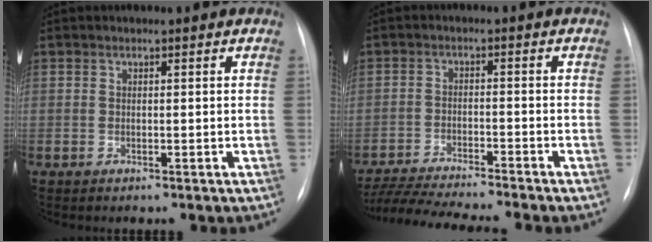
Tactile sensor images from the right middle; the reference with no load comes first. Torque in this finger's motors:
{"motor_torque": [1.03, -1.11, 0.15, 0.05]}